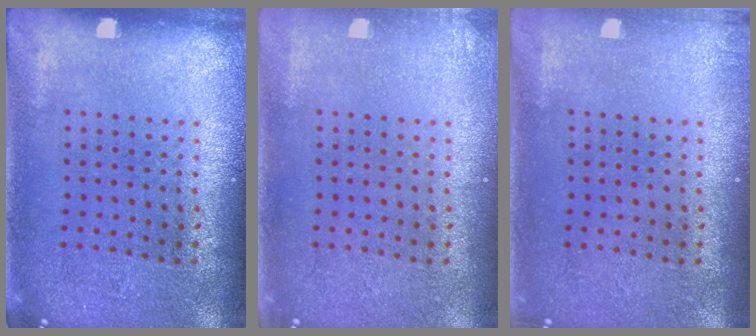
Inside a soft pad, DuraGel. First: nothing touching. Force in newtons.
{"total": 0.6, "press": 0.6, "slide": 0.0}
{"total": 0.7, "press": 0.7, "slide": 0.2}